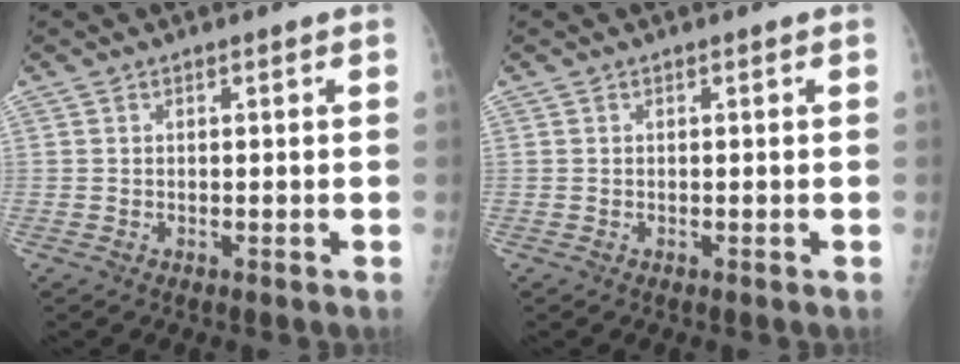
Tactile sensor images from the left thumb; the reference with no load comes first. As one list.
[{"total": 0.0}]